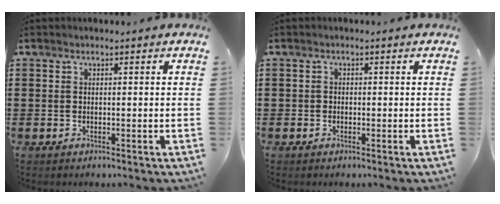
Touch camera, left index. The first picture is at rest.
{"total": 0.6, "force": [-0.2, 0.6, 0.1], "torque": [-0.004, 0.003, -0.005]}